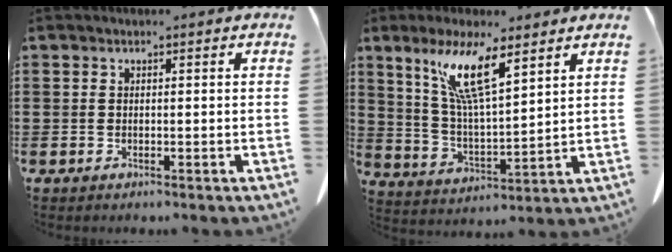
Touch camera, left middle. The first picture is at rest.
{"total": 10.3, "force": [6.5, 1.9, 7.8], "torque": [-0.168, -0.015, 0.115]}